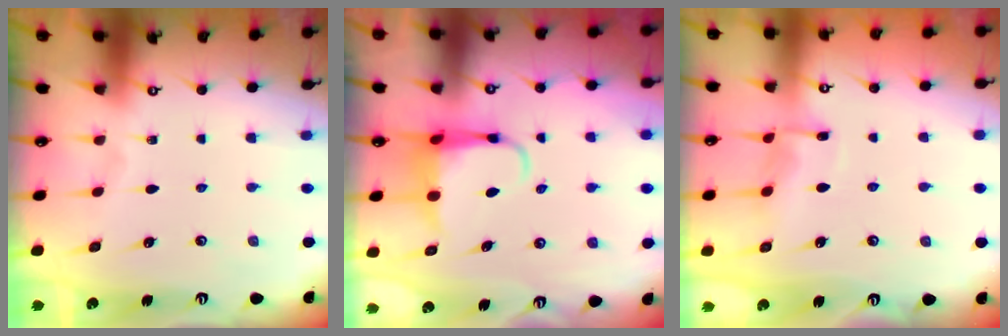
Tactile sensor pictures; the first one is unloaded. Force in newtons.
{"total": 5.9, "press": 5.9, "slide": 0.6}
{"total": 7.2, "press": 7.1, "slide": 0.9}